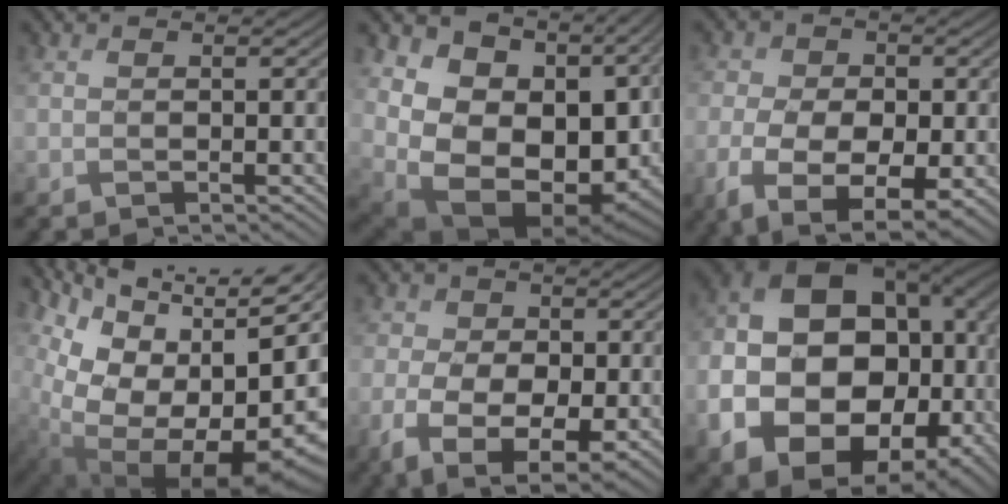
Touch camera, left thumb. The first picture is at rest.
{"total": 19.0, "force": [0.7, 13.0, 13.8], "torque": [-0.246, -0.043, 0.087]}
{"total": 10.7, "force": [-4.2, 6.5, 7.3], "torque": [-0.123, -0.026, -0.050]}
{"total": 16.5, "force": [2.5, 9.9, 13.0], "torque": [-0.201, -0.004, 0.100]}
{"total": 9.1, "force": [-3.4, 5.9, 6.1], "torque": [-0.110, -0.024, -0.047]}
{"total": 20.4, "force": [-3.4, 15.5, 12.9], "torque": [-0.288, -0.058, 0.004]}